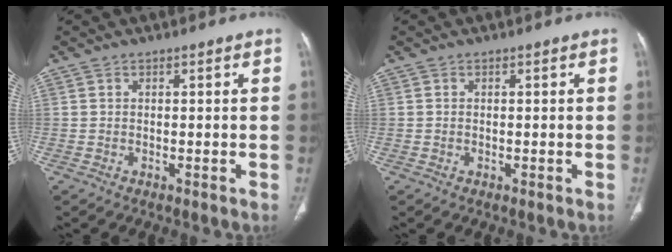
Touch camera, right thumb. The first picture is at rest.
{"total": 0.0}